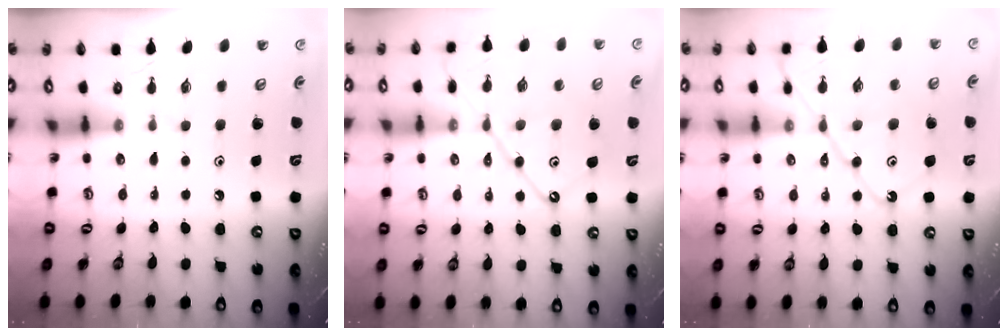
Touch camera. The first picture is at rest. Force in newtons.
{"total": 13.5, "press": 13.4, "slide": 1.4}
{"total": 13.8, "press": 13.7, "slide": 1.6}